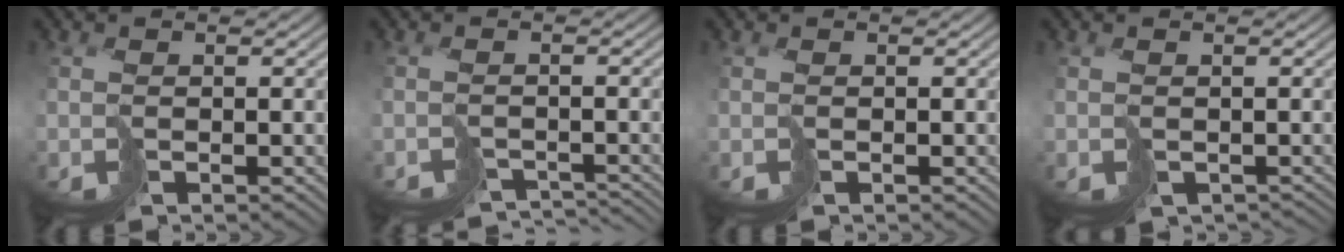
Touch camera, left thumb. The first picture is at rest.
{"total": 4.5, "force": [-4.4, 0.7, 0.7], "torque": [-0.008, -0.009, -0.065]}
{"total": 0.0}
{"total": 1.8, "force": [-0.9, 1.4, 0.7], "torque": [-0.009, -0.010, -0.009]}